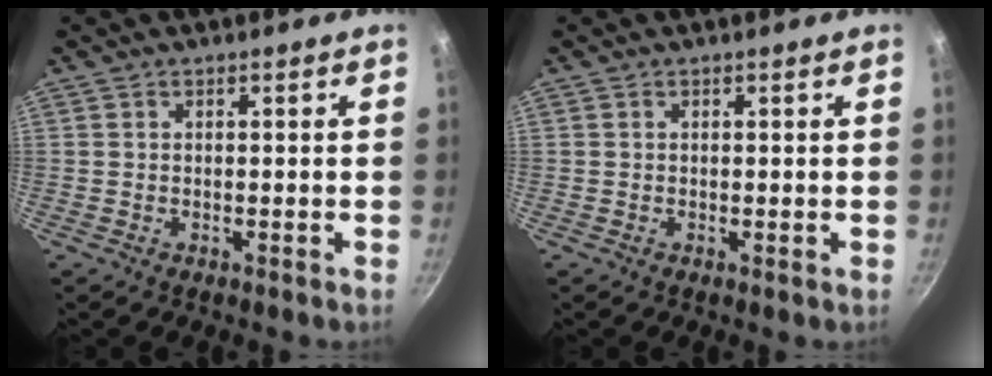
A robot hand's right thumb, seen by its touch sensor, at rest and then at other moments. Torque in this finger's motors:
{"motor_torque": [0.29, 0.18, -0.17, -0.04, 0.02]}